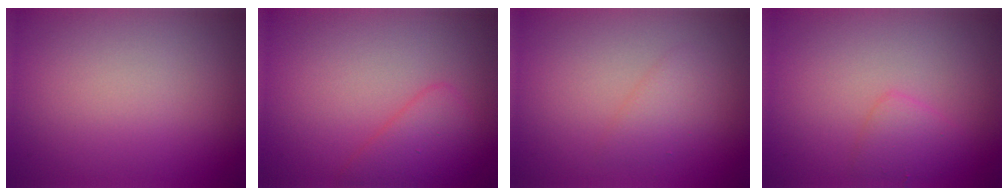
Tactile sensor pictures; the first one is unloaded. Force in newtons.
{"total": 2.9, "press": 2.9, "slide": 0.3}
{"total": 1.7, "press": 1.7, "slide": 0.2}
{"total": 1.7, "press": 1.7, "slide": 0.0}